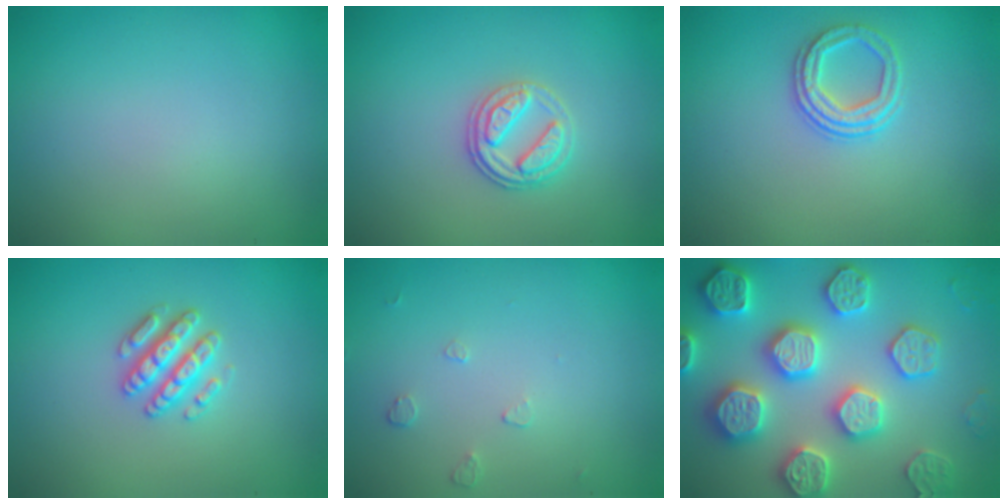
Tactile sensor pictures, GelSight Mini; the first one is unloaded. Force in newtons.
{"total": 2.7, "press": 2.6, "slide": 0.8}
{"total": 2.8, "press": 2.3, "slide": 1.5}
{"total": 2.9, "press": 2.8, "slide": 0.5}
{"total": 0.6, "press": 0.4, "slide": 0.5}
{"total": 7.9, "press": 7.7, "slide": 1.7}